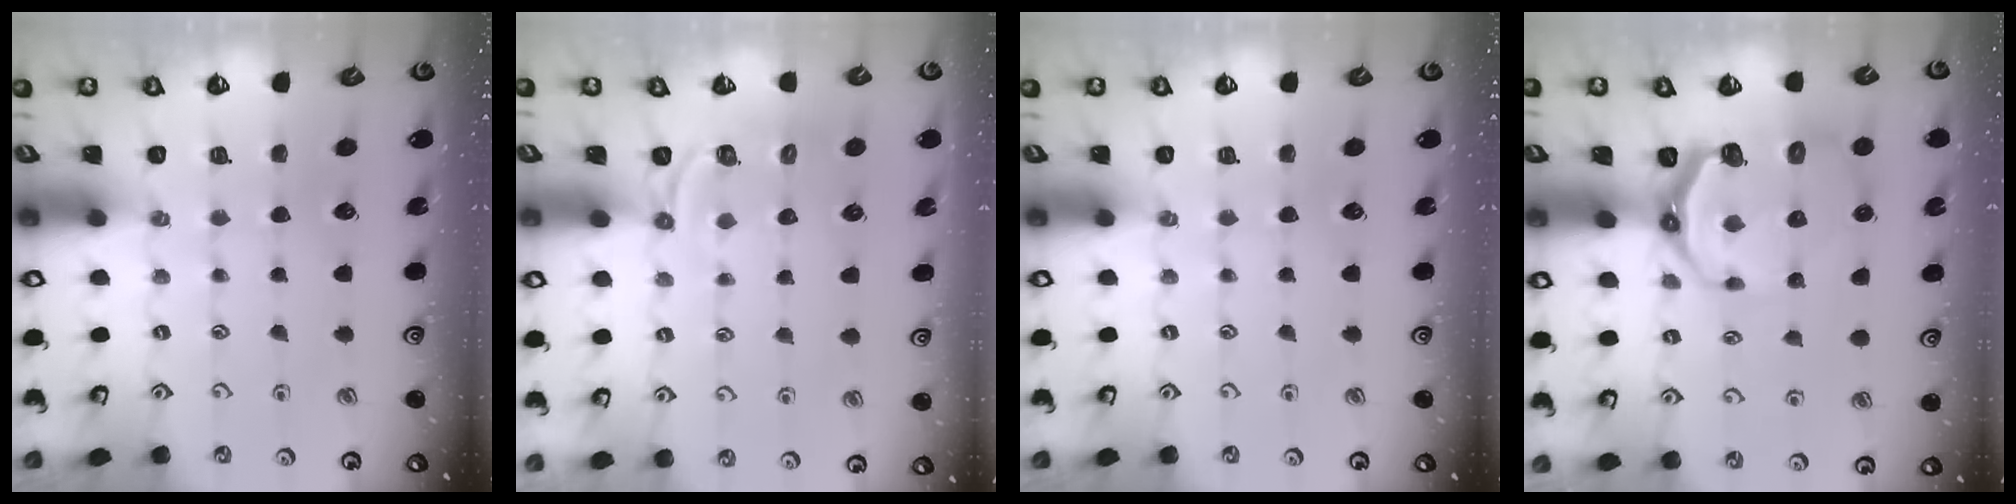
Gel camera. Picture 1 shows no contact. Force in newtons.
{"total": 5.0, "press": 4.3, "slide": 2.5}
{"total": 0.0}
{"total": 8.5, "press": 7.4, "slide": 4.1}